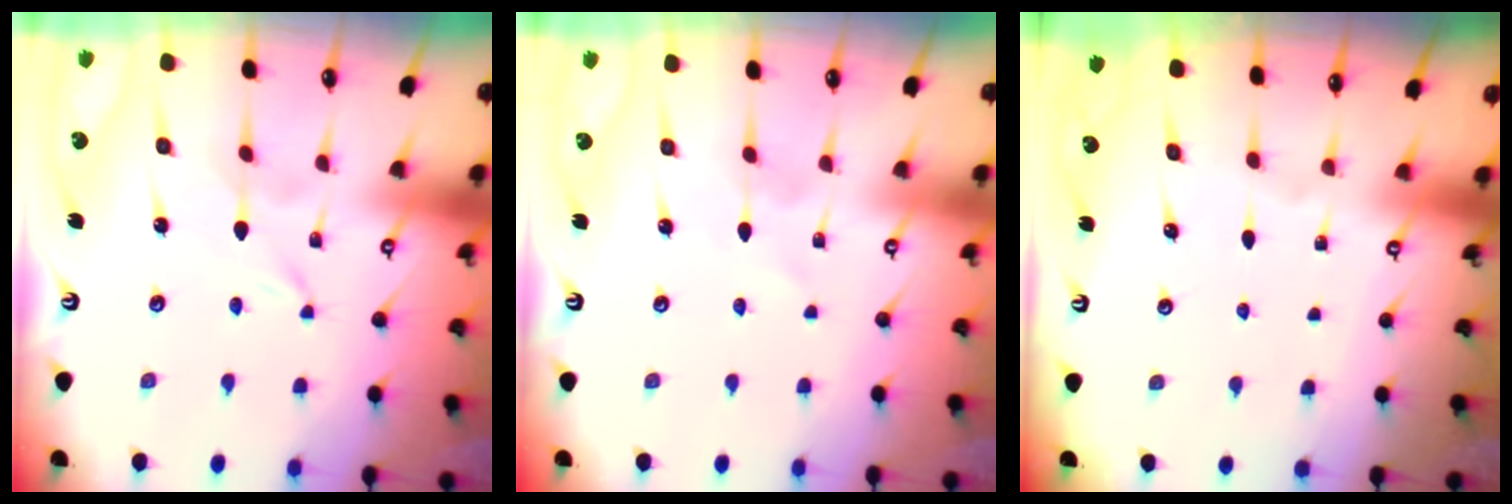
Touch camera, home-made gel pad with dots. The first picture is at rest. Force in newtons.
{"total": 0.6, "press": 0.6, "slide": 0.1}
{"total": 0.0}